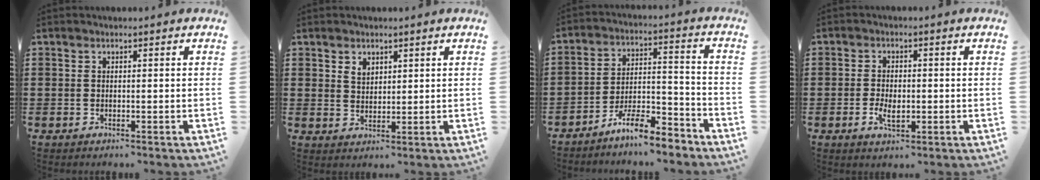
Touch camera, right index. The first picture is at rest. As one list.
[{"total": 2.3, "force": [1.5, 1.5, 0.7], "torque": [-0.018, 0.005, 0.029]}, {"total": 8.2, "force": [-7.4, 1.1, 3.4], "torque": [-0.061, 0.017, -0.141]}, {"total": 3.4, "force": [-0.8, 1.7, 2.8], "torque": [-0.060, -0.003, -0.014]}]